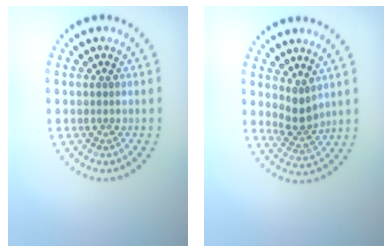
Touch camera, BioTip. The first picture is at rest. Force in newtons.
{"total": 2.3, "press": 1.9, "slide": 1.3}